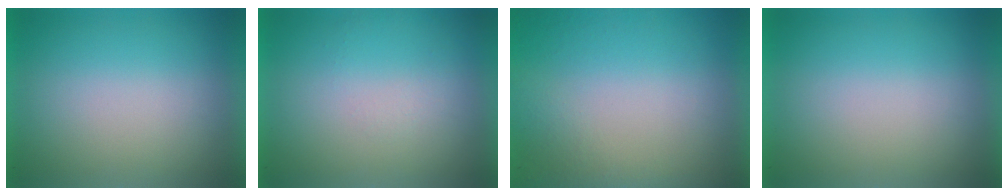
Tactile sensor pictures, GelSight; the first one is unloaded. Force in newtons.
{"total": 1.1}
{"total": 8.0}
{"total": 0.0}